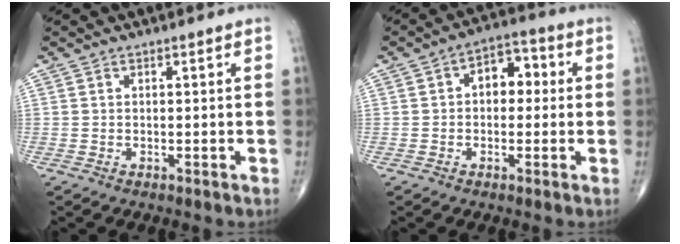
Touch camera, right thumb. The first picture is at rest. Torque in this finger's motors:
{"motor_torque": [-0.18, 0.39, 0.33, 0.23, 0.13]}